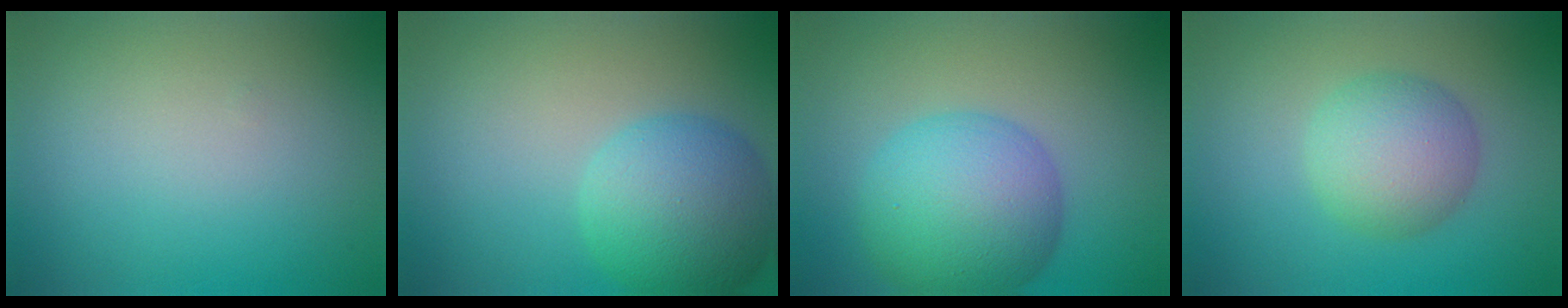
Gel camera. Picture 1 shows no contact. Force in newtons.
{"total": 7.5, "press": 7.5, "slide": 0.3}
{"total": 8.7, "press": 8.7, "slide": 0.2}
{"total": 4.8, "press": 4.8, "slide": 0.1}